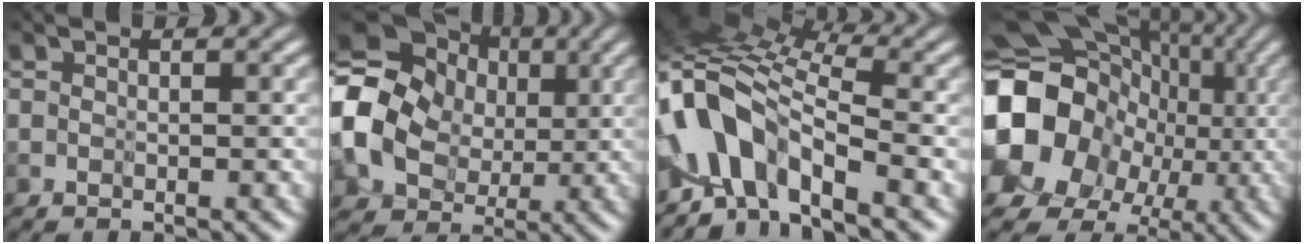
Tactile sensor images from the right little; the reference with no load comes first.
{"total": 13.5, "force": [1.6, 11.3, 7.1], "torque": [-0.192, -0.007, 0.018]}
{"total": 6.1, "force": [-3.6, 1.6, 4.7], "torque": [-0.090, 0.017, -0.085]}
{"total": 14.2, "force": [-0.4, 12.5, 6.6], "torque": [-0.129, -0.015, -0.018]}